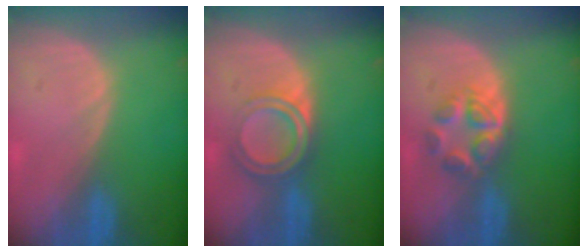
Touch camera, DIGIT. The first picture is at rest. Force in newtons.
{"total": 5.7, "press": 5.0, "slide": 2.8}
{"total": 5.2, "press": 5.0, "slide": 1.4}